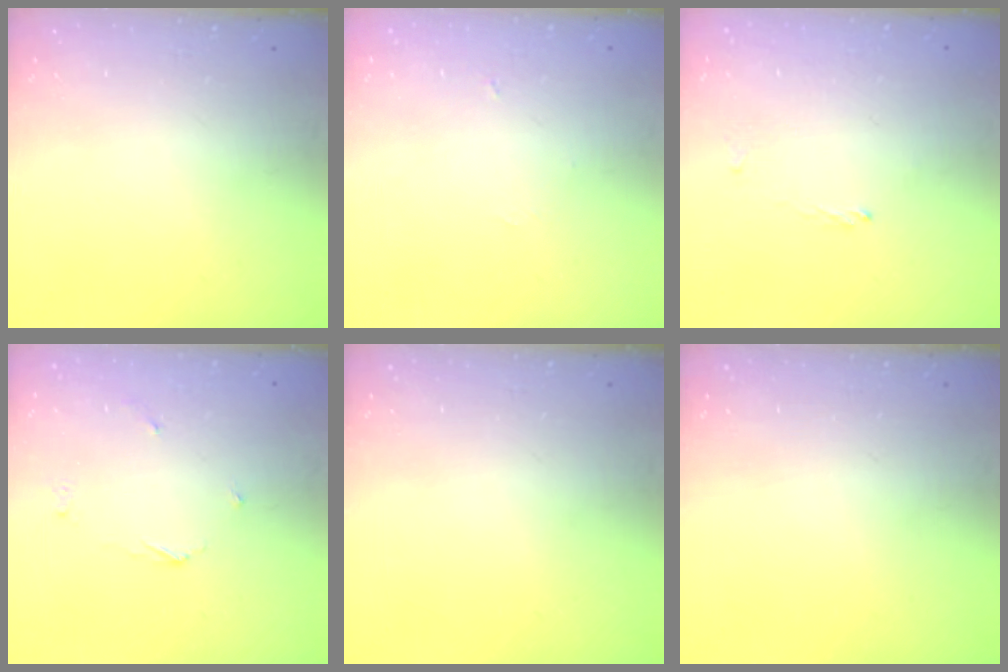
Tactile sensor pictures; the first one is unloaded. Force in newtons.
{"total": 2.5, "press": 2.5, "slide": 0.2}
{"total": 1.1, "press": 1.0, "slide": 0.5}
{"total": 2.6, "press": 2.6, "slide": 0.5}
{"total": 0.0}
{"total": 0.0}